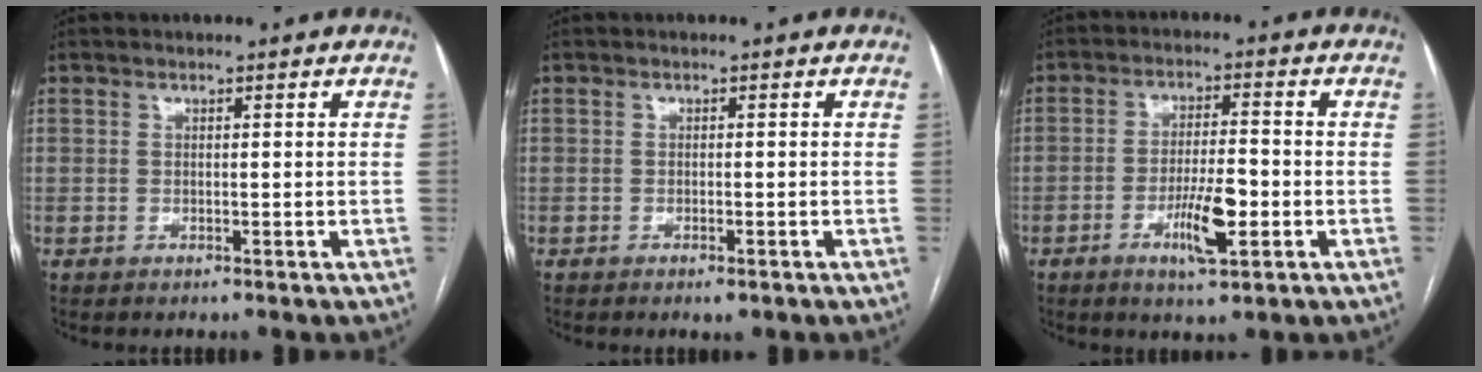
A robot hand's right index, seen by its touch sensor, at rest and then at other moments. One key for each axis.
{"total": 1.3, "fx": -0.9, "fy": 0.3, "fz": 1.0, "tx": -0.015, "ty": -0.002, "tz": -0.009}
{"total": 7.2, "fx": -2.6, "fy": 1.3, "fz": 6.5, "tx": -0.124, "ty": -0.004, "tz": -0.040}